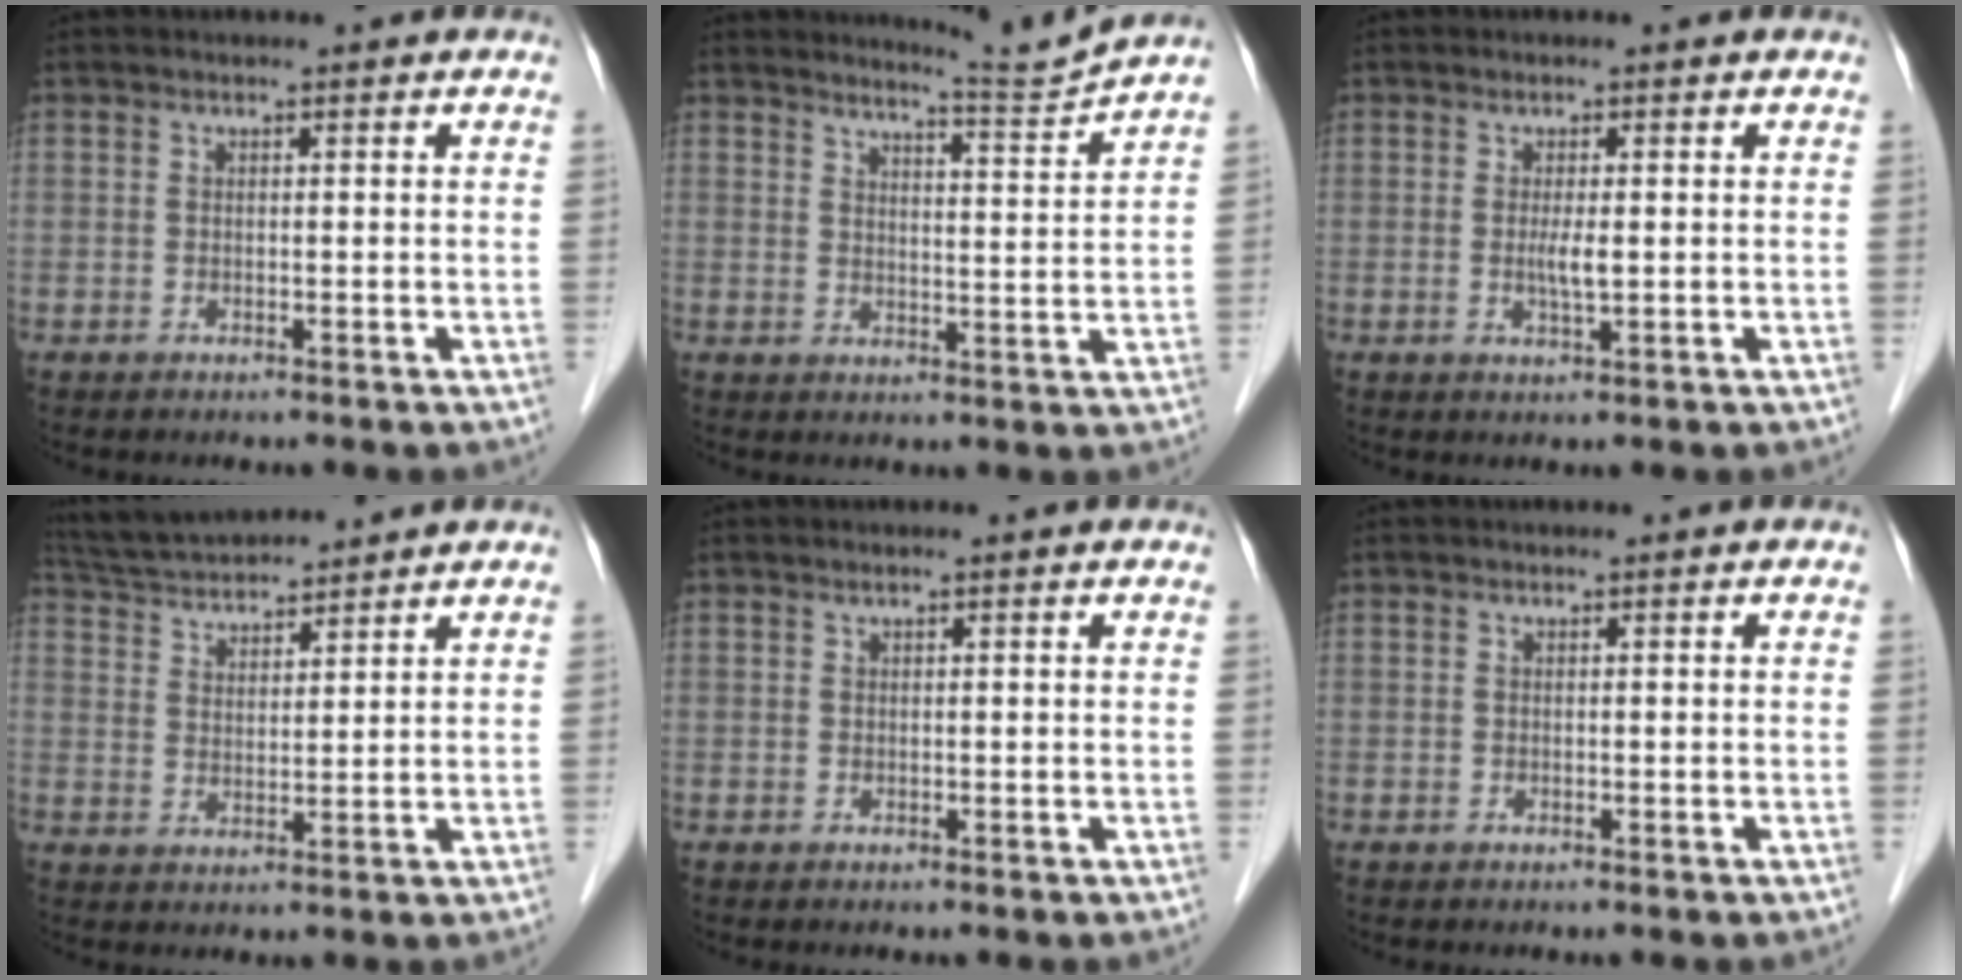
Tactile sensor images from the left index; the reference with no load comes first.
{"total": 5.2, "force": [4.8, -2.2, -0.5], "torque": [-0.011, -0.044, 0.076]}
{"total": 2.2, "force": [-0.1, 0.2, 2.2], "torque": [-0.044, -0.003, -0.002]}
{"total": 9.2, "force": [8.9, 0.7, 2.3], "torque": [-0.055, 0.032, 0.160]}
{"total": 0.6, "force": [0.5, 0.0, 0.3], "torque": [-0.012, 0.014, 0.008]}
{"total": 0.0}